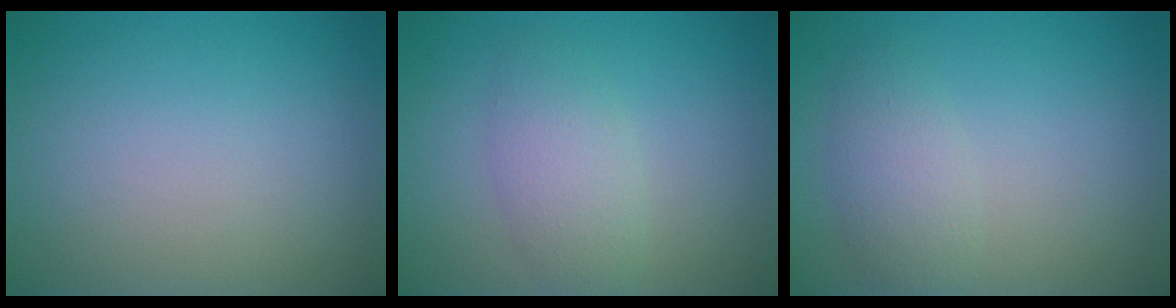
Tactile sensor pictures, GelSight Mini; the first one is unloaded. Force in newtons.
{"total": 2.9, "press": 2.9, "slide": 0.1}
{"total": 2.6, "press": 2.6, "slide": 0.1}